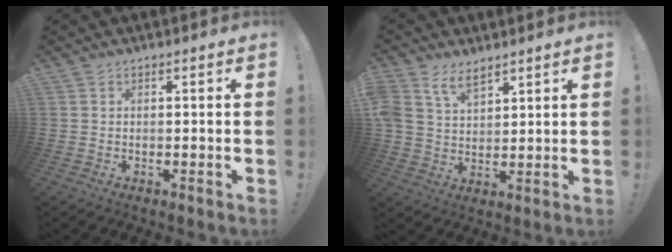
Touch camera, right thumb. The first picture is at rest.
{"total": 8.5, "force": [6.0, 4.6, 3.9], "torque": [-0.082, -0.023, 0.119]}